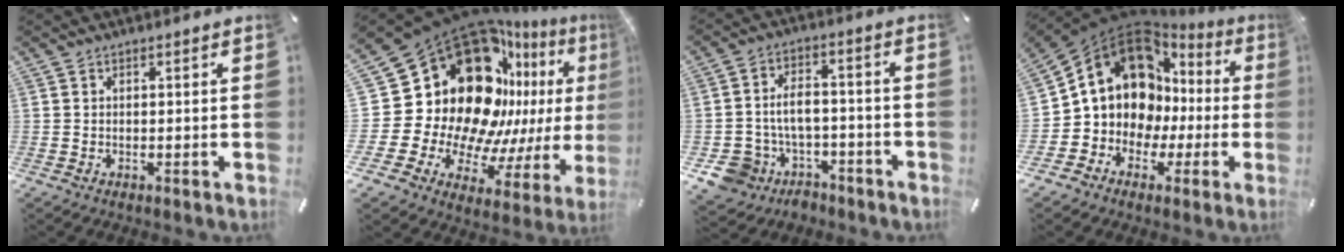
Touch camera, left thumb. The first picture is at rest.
{"total": 29.0, "force": [7.8, 20.7, 18.8], "torque": [-0.311, -0.138, 0.198]}
{"total": 9.8, "force": [-2.2, 8.4, 4.5], "torque": [-0.103, 0.015, -0.030]}
{"total": 14.0, "force": [3.5, 12.1, 6.0], "torque": [-0.119, -0.038, 0.073]}